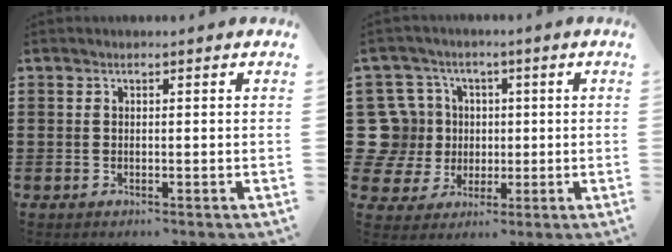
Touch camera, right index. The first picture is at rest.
{"total": 10.4, "force": [1.2, 9.9, 3.1], "torque": [-0.126, 0.011, 0.028]}